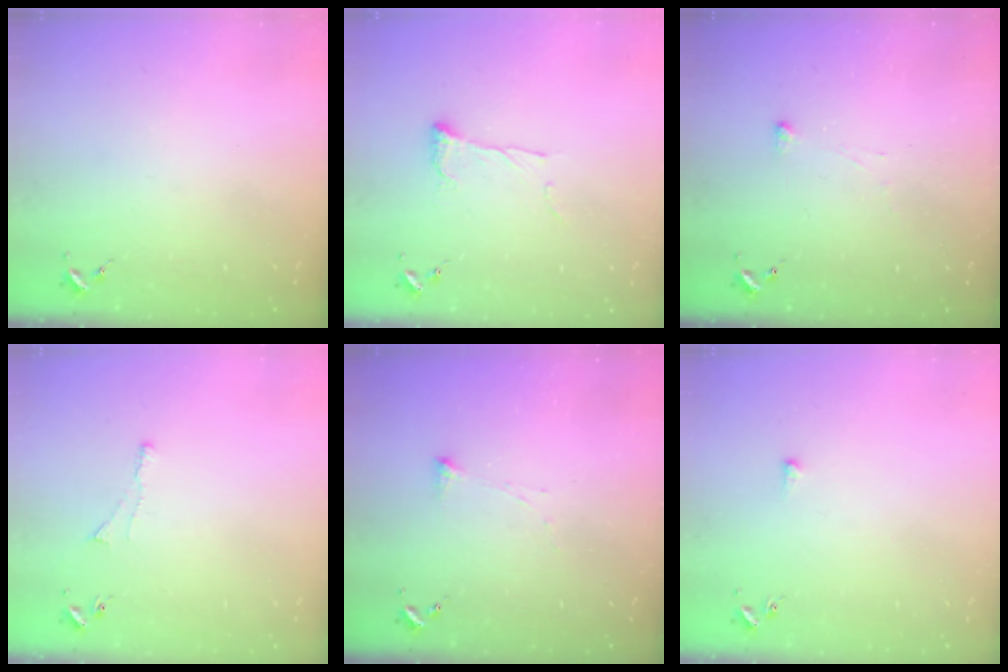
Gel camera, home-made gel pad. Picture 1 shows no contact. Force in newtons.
{"total": 7.7, "press": 7.7, "slide": 0.1}
{"total": 2.9, "press": 2.9, "slide": 0.3}
{"total": 2.9, "press": 2.8, "slide": 0.7}
{"total": 3.5, "press": 3.5, "slide": 0.3}
{"total": 3.1, "press": 3.0, "slide": 0.6}